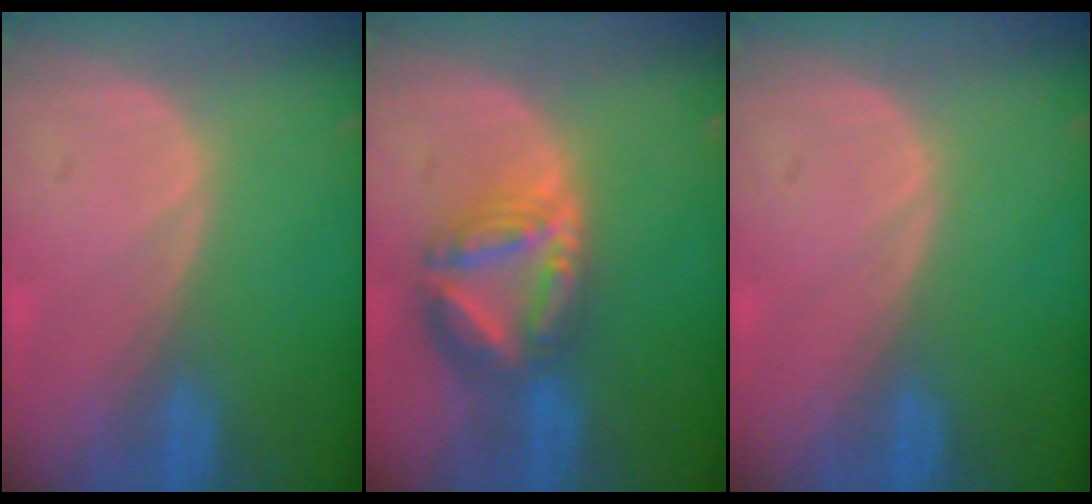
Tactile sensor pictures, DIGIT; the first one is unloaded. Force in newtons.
{"total": 8.2, "press": 7.1, "slide": 4.1}
{"total": 0.0}